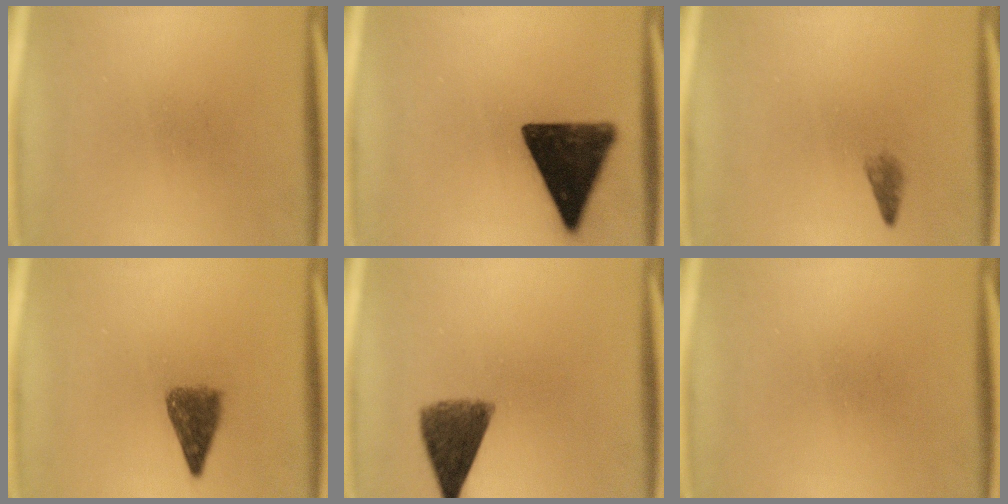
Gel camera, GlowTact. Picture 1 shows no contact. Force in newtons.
{"total": 15.0}
{"total": 1.2}
{"total": 4.7}
{"total": 8.1}
{"total": 0.0}